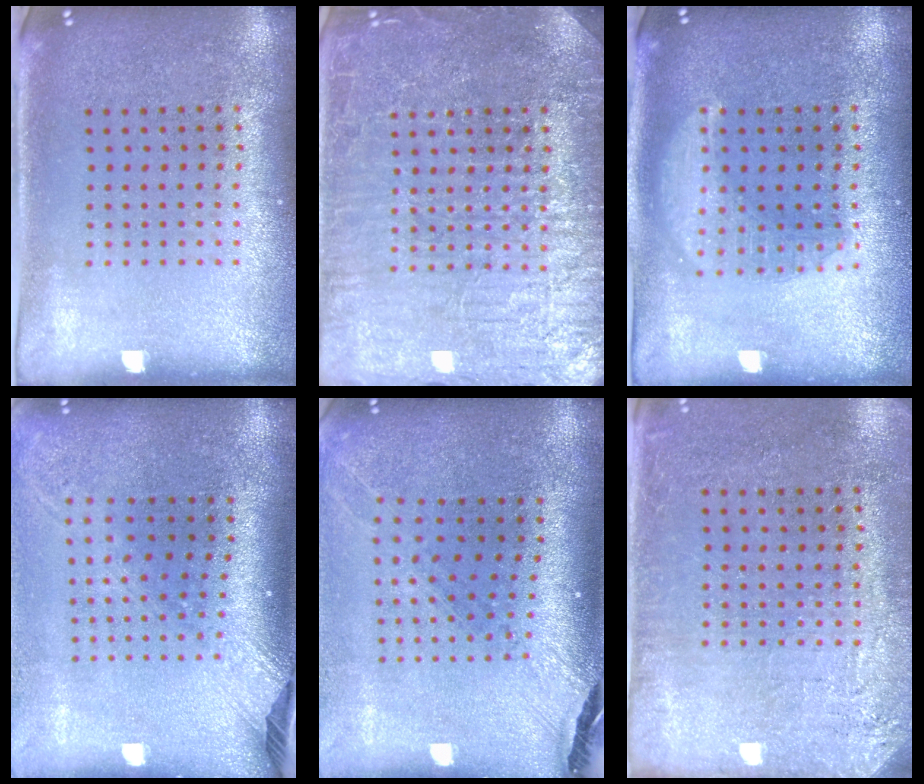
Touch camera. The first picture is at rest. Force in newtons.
{"total": 7.2, "press": 7.1, "slide": 1.1}
{"total": 2.9, "press": 2.9, "slide": 0.3}
{"total": 2.4, "press": 1.7, "slide": 1.6}
{"total": 1.5, "press": 1.4, "slide": 0.5}
{"total": 2.7, "press": 2.3, "slide": 1.3}